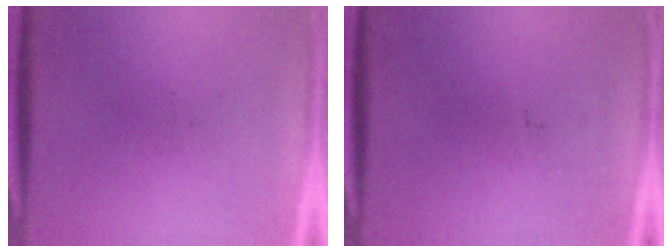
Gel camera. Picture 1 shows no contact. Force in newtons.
{"total": 0.0}